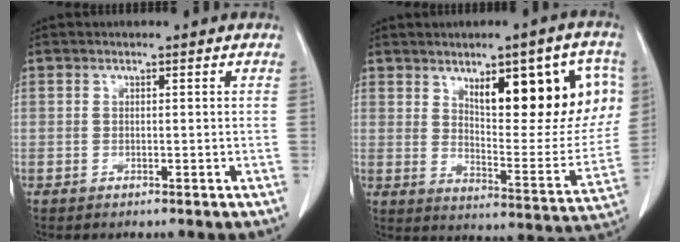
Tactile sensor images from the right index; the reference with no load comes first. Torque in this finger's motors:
{"motor_torque": [1.12, 0.97, 0.38, 0.13]}